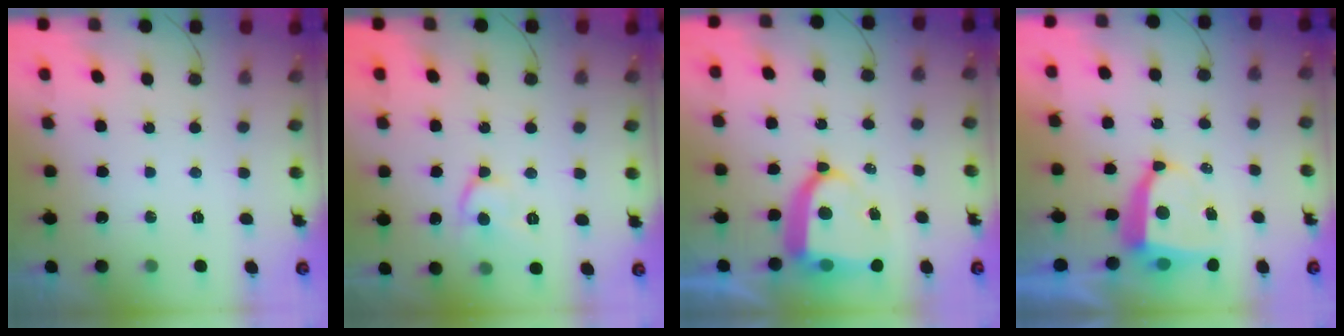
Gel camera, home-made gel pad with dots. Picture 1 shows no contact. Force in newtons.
{"total": 10.3, "press": 10.3, "slide": 0.9}
{"total": 11.1, "press": 11.0, "slide": 1.5}
{"total": 8.2, "press": 8.1, "slide": 1.0}